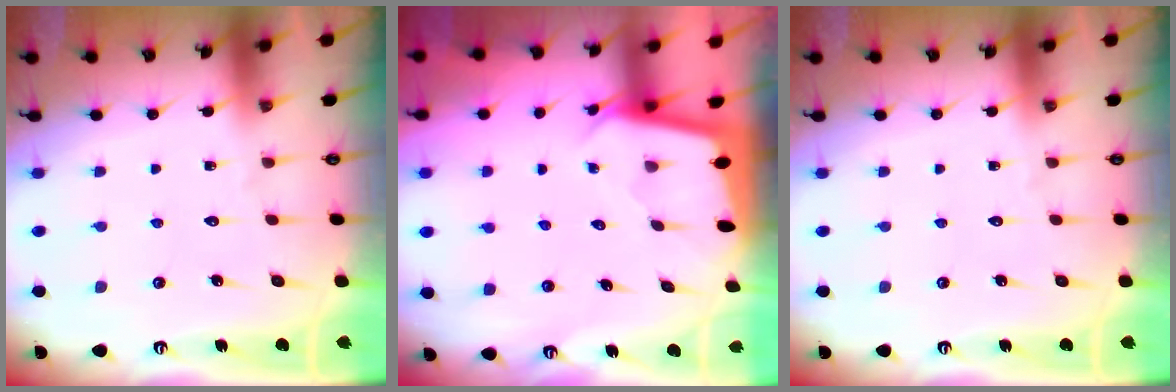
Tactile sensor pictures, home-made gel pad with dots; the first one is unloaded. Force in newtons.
{"total": 1.9, "press": 1.9, "slide": 0.1}
{"total": 0.0}